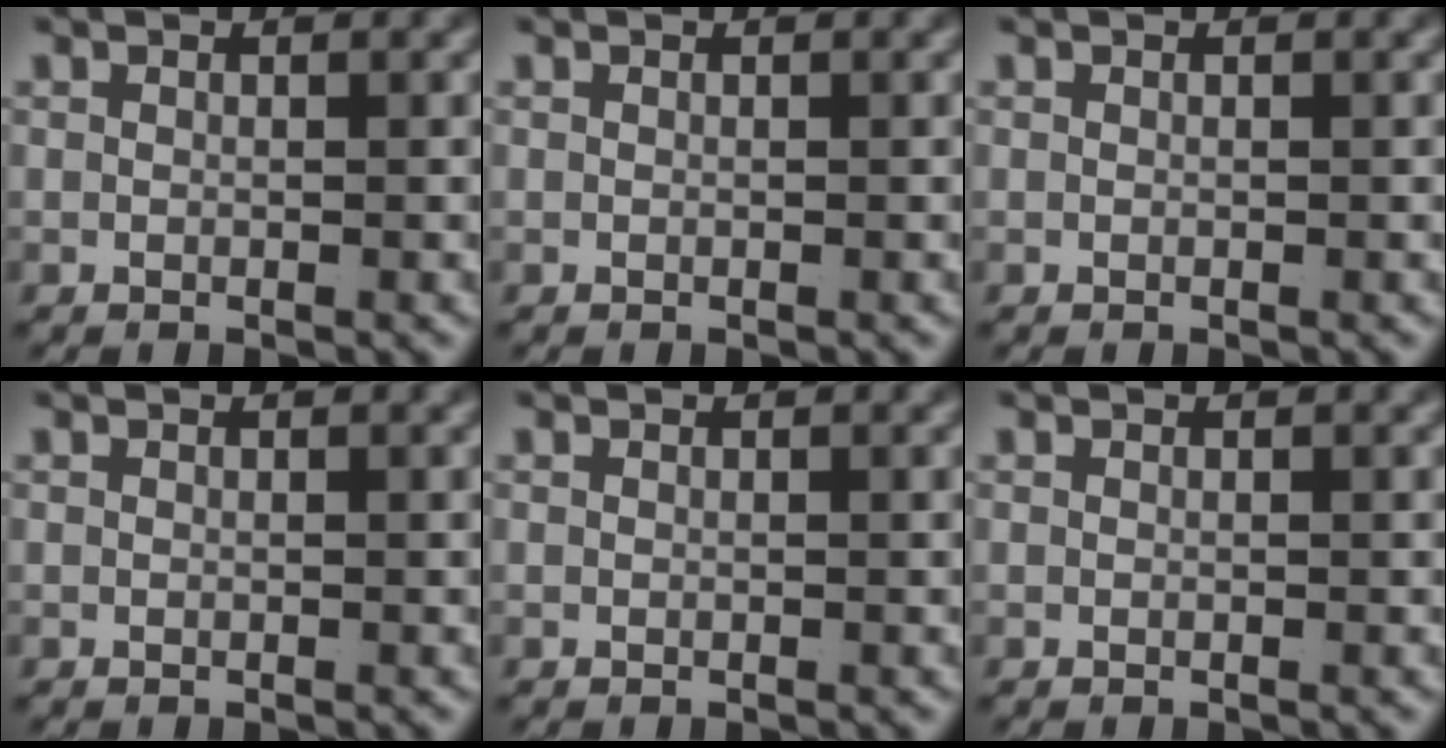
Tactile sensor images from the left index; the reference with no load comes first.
{"total": 0.0}
{"total": 0.0}
{"total": 0.0}
{"total": 0.0}
{"total": 0.0}